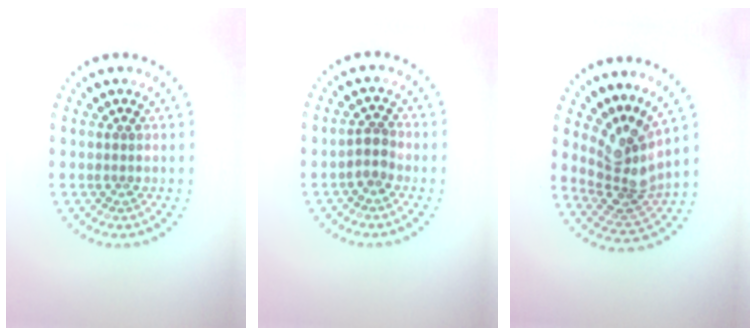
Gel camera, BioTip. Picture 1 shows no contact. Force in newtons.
{"total": 1.8, "press": 1.4, "slide": 1.1}
{"total": 4.0, "press": 3.1, "slide": 2.6}